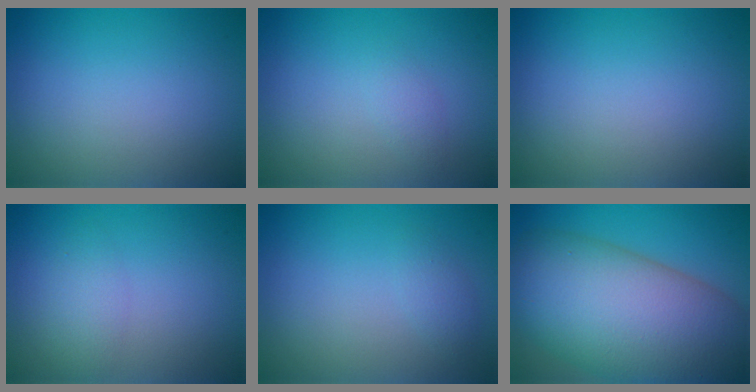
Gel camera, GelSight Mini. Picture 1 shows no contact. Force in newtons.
{"total": 1.1, "press": 1.1, "slide": 0.0}
{"total": 0.0}
{"total": 1.9, "press": 1.9, "slide": 0.1}
{"total": 1.1, "press": 1.1, "slide": 0.1}
{"total": 15.7, "press": 15.7, "slide": 0.8}